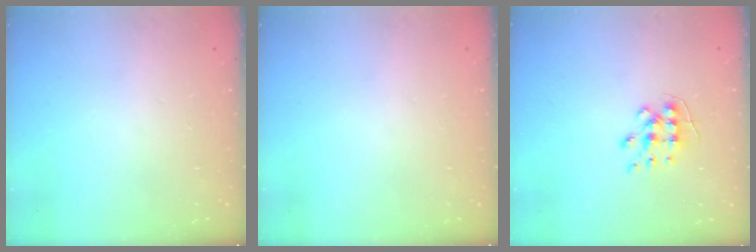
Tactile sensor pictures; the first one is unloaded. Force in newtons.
{"total": 0.0}
{"total": 7.4, "press": 7.4, "slide": 0.6}